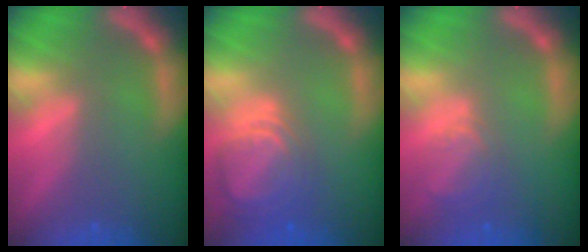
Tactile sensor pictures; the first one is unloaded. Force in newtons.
{"total": 6.5}
{"total": 2.9}